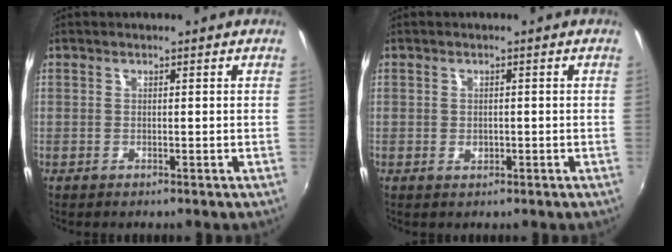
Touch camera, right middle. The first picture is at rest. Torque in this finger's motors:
{"motor_torque": [0.48, -0.48, 0.18, 0.01]}